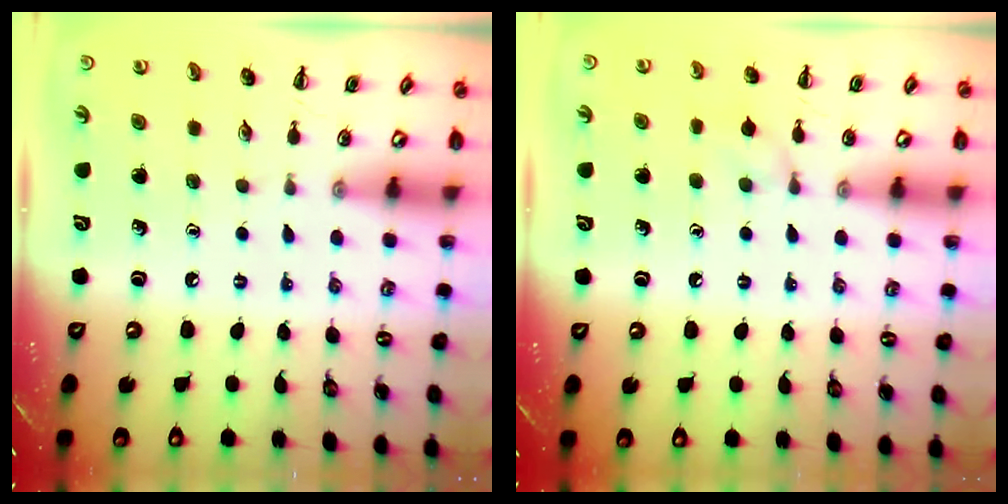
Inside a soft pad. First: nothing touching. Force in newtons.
{"total": 6.0, "press": 5.6, "slide": 2.1}